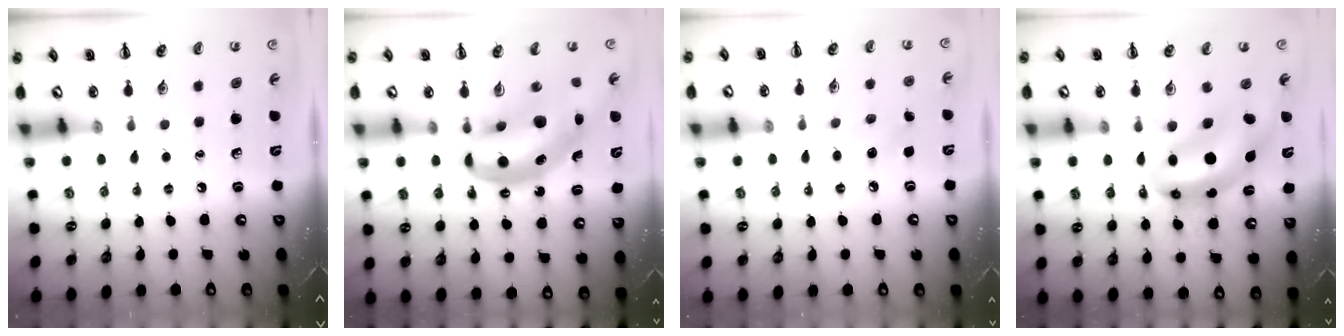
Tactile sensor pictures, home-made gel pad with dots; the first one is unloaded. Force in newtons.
{"total": 13.4, "press": 13.0, "slide": 3.1}
{"total": 6.3, "press": 6.1, "slide": 1.7}
{"total": 9.2, "press": 8.9, "slide": 2.3}